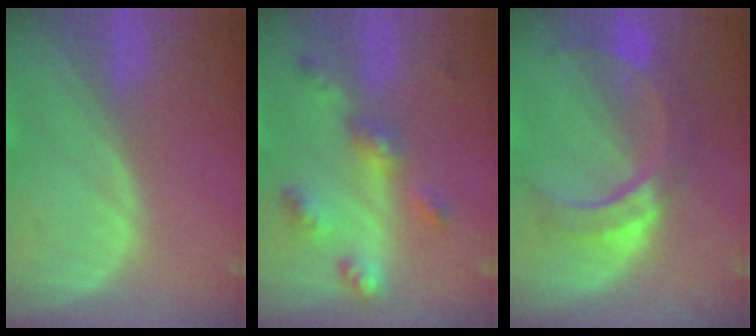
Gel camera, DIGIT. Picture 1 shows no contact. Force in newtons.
{"total": 6.8, "press": 6.0, "slide": 3.2}
{"total": 8.8, "press": 8.0, "slide": 3.7}